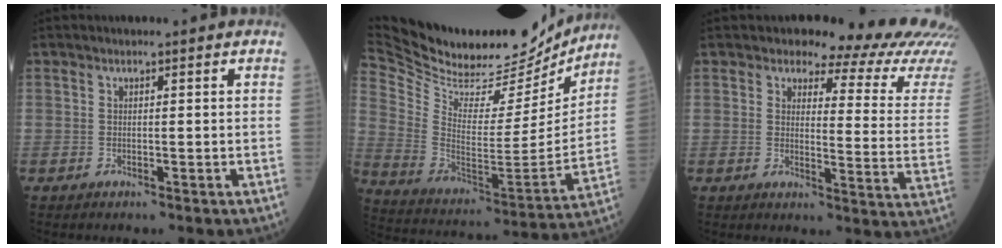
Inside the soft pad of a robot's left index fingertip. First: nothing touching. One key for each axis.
{"total": 29.5, "fx": 25.9, "fy": 8.2, "fz": 11.5, "tx": -0.222, "ty": -0.037, "tz": 0.384}
{"total": 14.8, "fx": 14.4, "fy": 1.1, "fz": 3.2, "tx": -0.022, "ty": -0.115, "tz": 0.132}